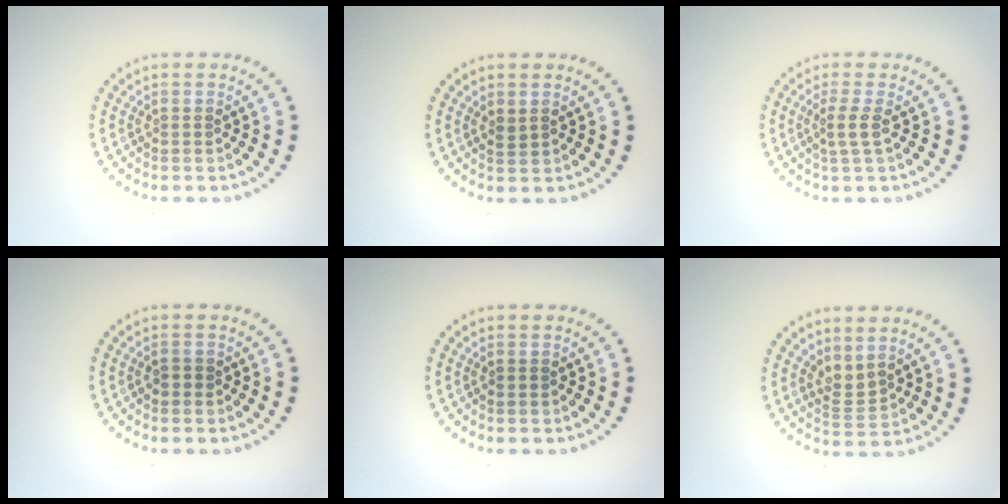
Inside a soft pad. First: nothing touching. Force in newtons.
{"total": 0.7, "press": 0.7, "slide": 0.3}
{"total": 1.6, "press": 1.2, "slide": 1.1}
{"total": 0.9, "press": 0.9, "slide": 0.2}
{"total": 0.7, "press": 0.7, "slide": 0.1}
{"total": 1.9, "press": 1.4, "slide": 1.2}